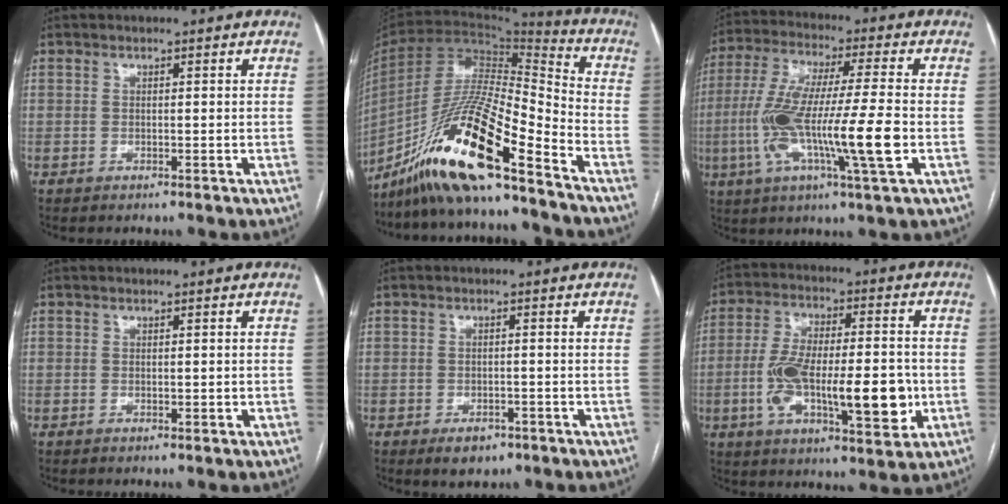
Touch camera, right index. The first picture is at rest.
{"total": 19.6, "force": [-13.6, 1.2, 14.1], "torque": [-0.293, -0.025, -0.256]}
{"total": 16.5, "force": [-3.5, 0.6, 16.1], "torque": [-0.318, -0.012, -0.070]}
{"total": 0.6, "force": [-0.1, 0.3, 0.4], "torque": [-0.009, -0.001, 0.001]}
{"total": 3.5, "force": [-2.1, 2.1, 1.9], "torque": [-0.026, -0.001, -0.021]}
{"total": 17.6, "force": [-3.5, 5.6, 16.3], "torque": [-0.286, 0.006, -0.049]}